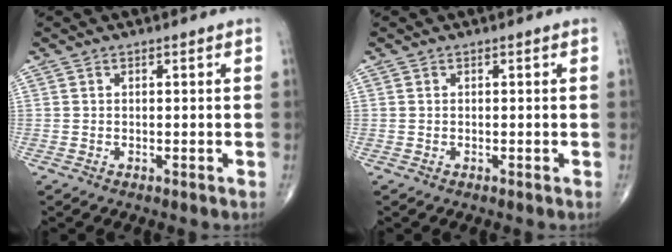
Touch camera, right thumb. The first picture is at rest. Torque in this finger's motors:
{"motor_torque": [0.79, 1.30, 0.24, 0.12, 0.00]}